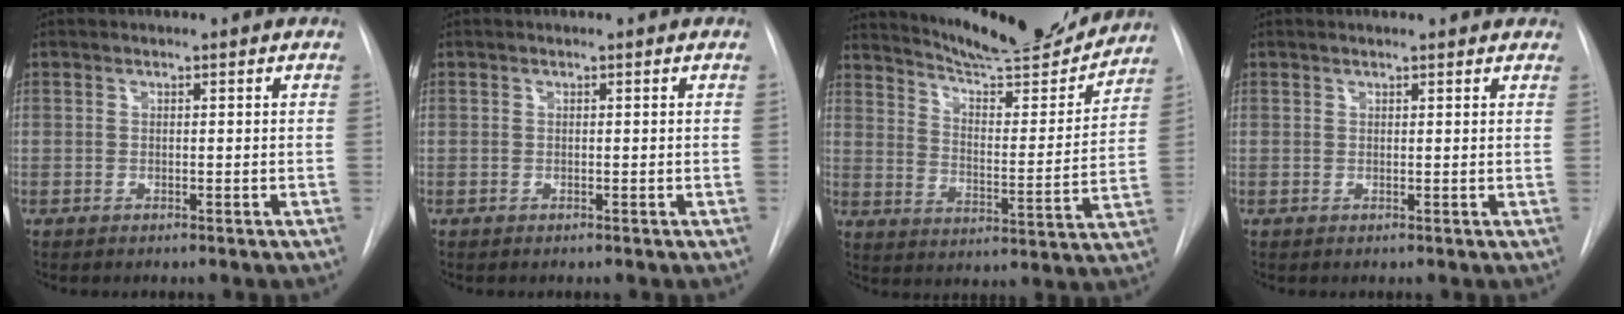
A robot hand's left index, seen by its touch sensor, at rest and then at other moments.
{"total": 1.6, "force": [-1.5, -0.3, -0.3], "torque": [0.006, -0.004, -0.022]}
{"total": 17.5, "force": [16.4, 1.7, 5.8], "torque": [-0.091, -0.043, 0.230]}
{"total": 2.9, "force": [2.3, 0.8, 1.5], "torque": [-0.014, 0.018, 0.015]}